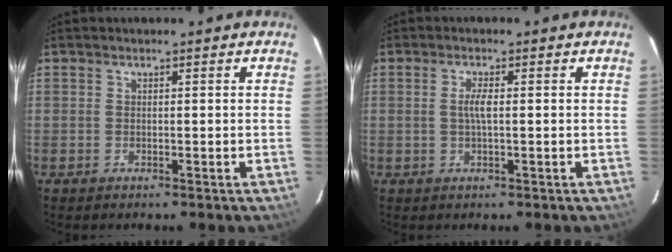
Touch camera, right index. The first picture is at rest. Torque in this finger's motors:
{"motor_torque": [0.32, 0.06, 0.19, 0.06]}